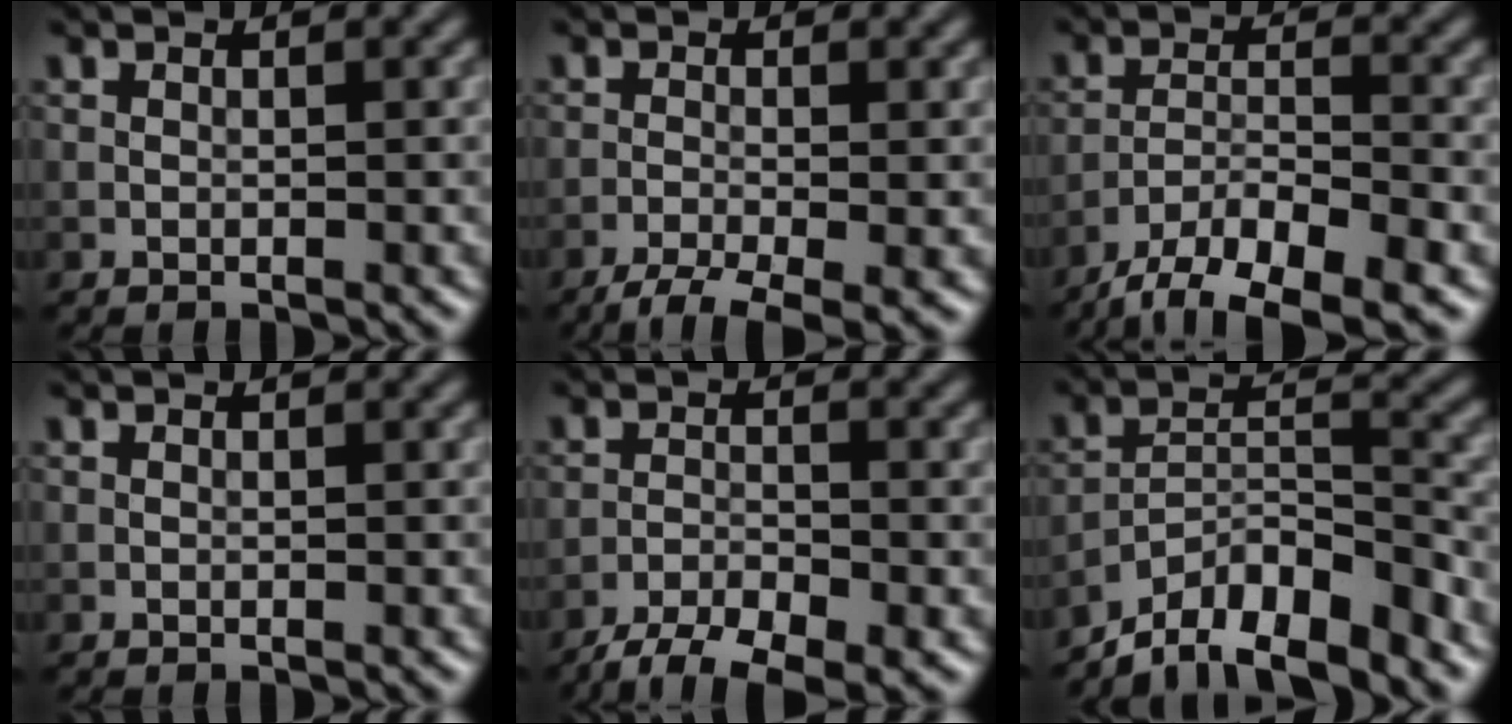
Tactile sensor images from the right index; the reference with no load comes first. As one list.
[{"total": 4.1, "force": [-2.8, 0.9, 2.9], "torque": [-0.055, -0.007, -0.054]}, {"total": 7.8, "force": [-5.9, 2.2, 4.7], "torque": [-0.077, -0.003, -0.106]}, {"total": 0.0}, {"total": 5.5, "force": [-4.1, 1.4, 3.3], "torque": [-0.056, -0.004, -0.074]}, {"total": 8.7, "force": [-6.9, 2.6, 4.5], "torque": [-0.065, 0.004, -0.123]}]